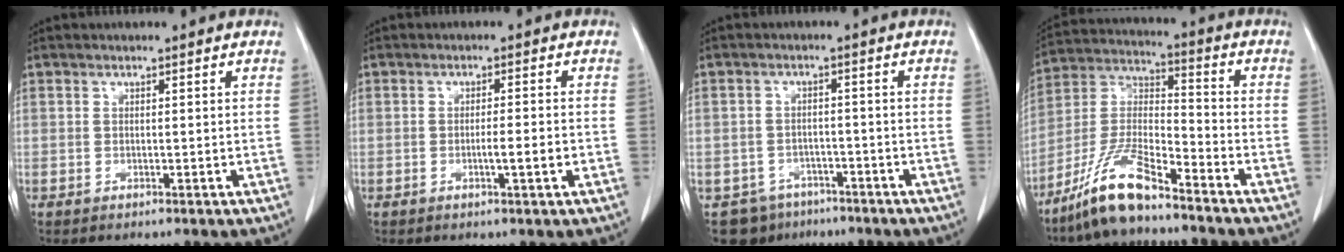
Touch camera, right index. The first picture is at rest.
{"total": 3.1, "force": [-0.8, 0.0, 3.0], "torque": [-0.049, -0.003, -0.014]}
{"total": 6.3, "force": [-4.2, 4.7, 0.5], "torque": [0.003, 0.010, -0.056]}
{"total": 11.4, "force": [-8.7, 1.9, 7.2], "torque": [-0.153, -0.003, -0.168]}